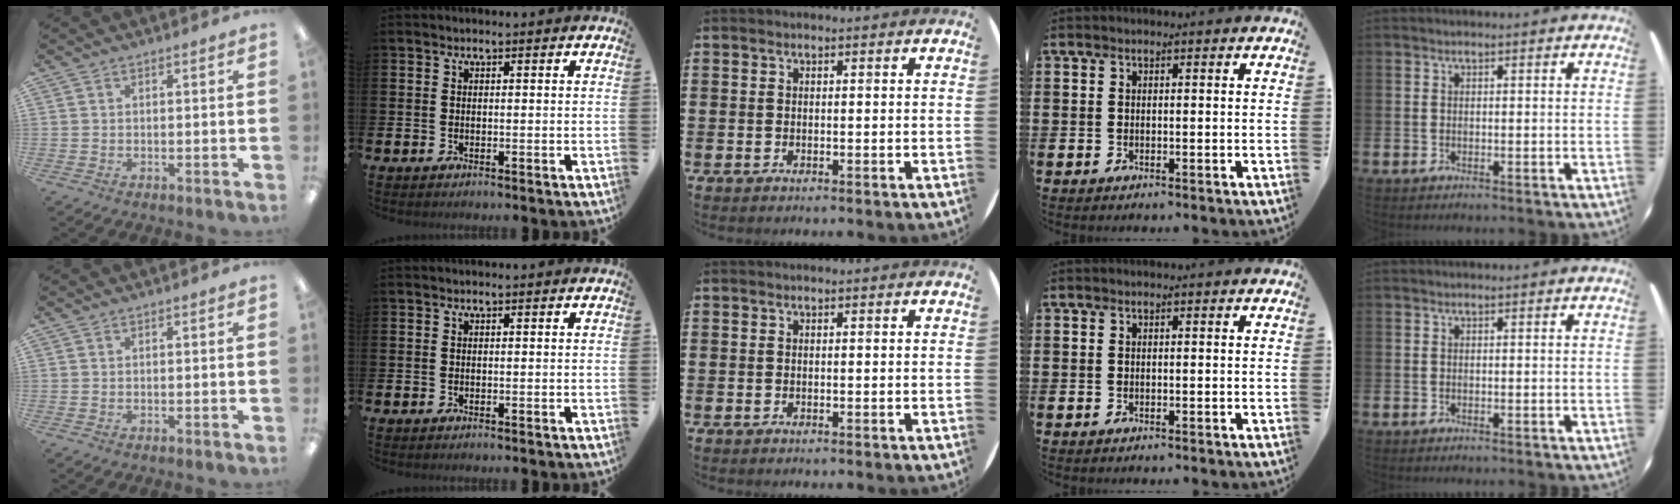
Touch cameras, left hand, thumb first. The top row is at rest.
{}